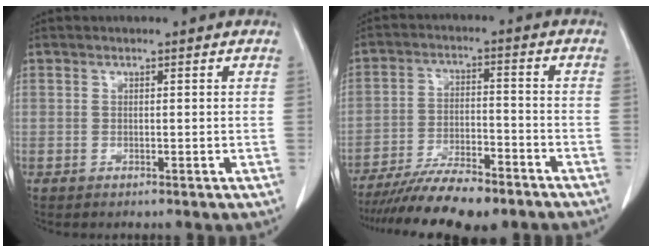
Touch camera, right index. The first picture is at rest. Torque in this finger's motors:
{"motor_torque": [1.10, -1.04, 0.85, 0.21]}